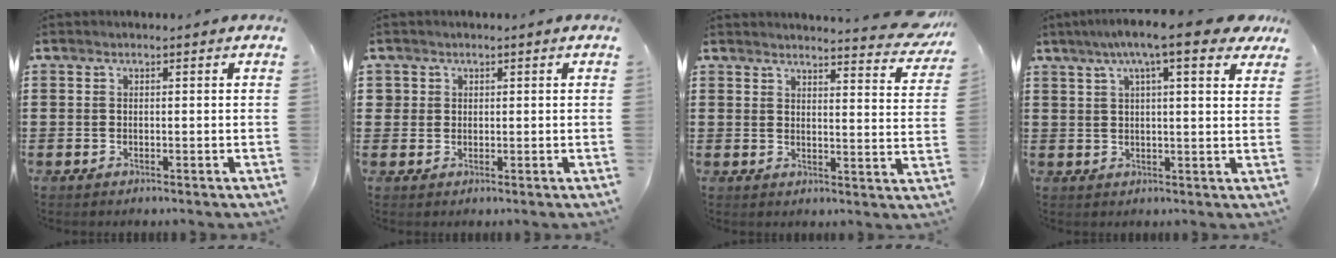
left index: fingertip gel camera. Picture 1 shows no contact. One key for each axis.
{"total": 1.4, "fx": 0.6, "fy": 1.2, "fz": 0.1, "tx": -0.007, "ty": 0.005, "tz": 0.013}
{"total": 4.4, "fx": 4.2, "fy": -0.4, "fz": 1.5, "tx": -0.029, "ty": -0.027, "tz": 0.070}
{"total": 8.9, "fx": 6.0, "fy": 1.3, "fz": 6.4, "tx": -0.124, "ty": -0.006, "tz": 0.102}